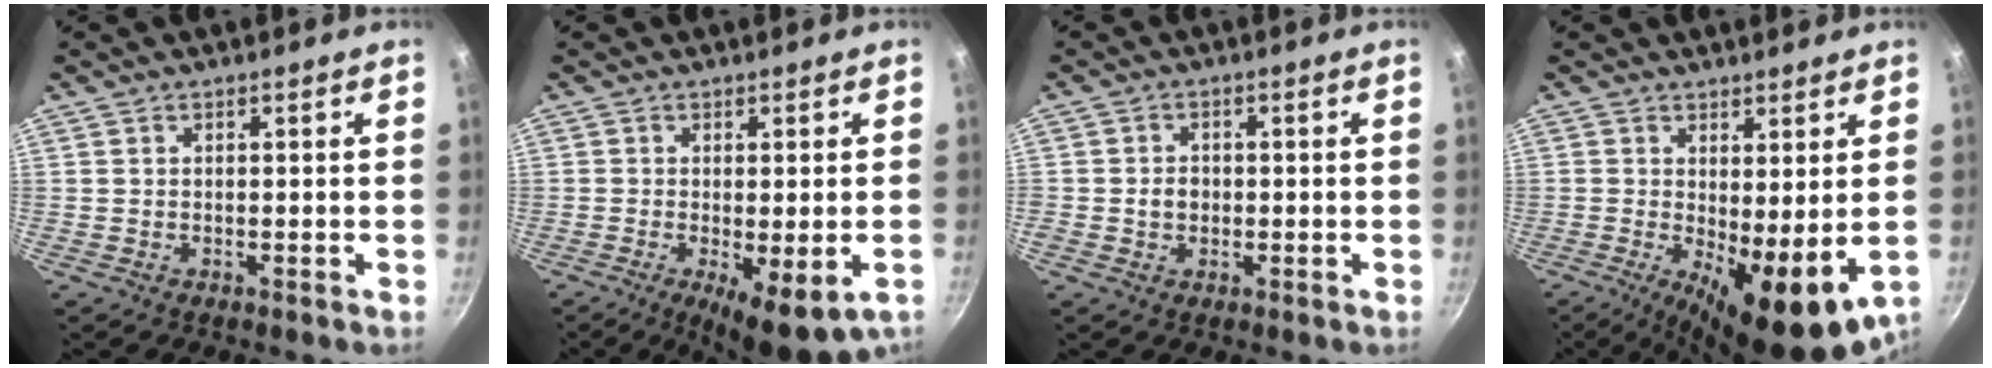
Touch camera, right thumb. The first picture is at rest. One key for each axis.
{"total": 8.9, "fx": -3.2, "fy": 2.6, "fz": 7.9, "tx": -0.119, "ty": -0.010, "tz": -0.037}
{"total": 2.8, "fx": -0.4, "fy": 2.4, "fz": 1.4, "tx": -0.012, "ty": 0.008, "tz": -0.008}
{"total": 11.9, "fx": -1.2, "fy": 4.4, "fz": 11.0, "tx": -0.147, "ty": -0.009, "tz": -0.004}